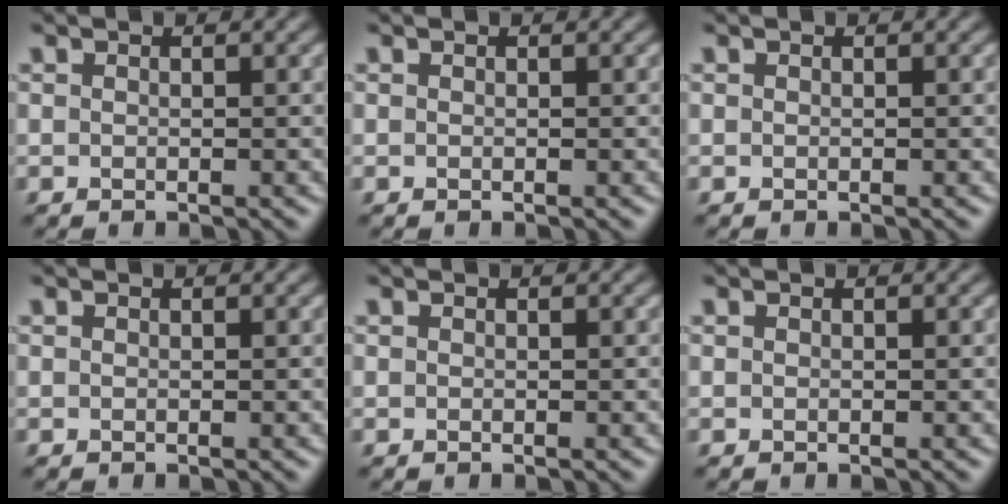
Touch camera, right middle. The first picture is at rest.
{"total": 0.0}
{"total": 0.0}
{"total": 0.0}
{"total": 0.0}
{"total": 0.0}